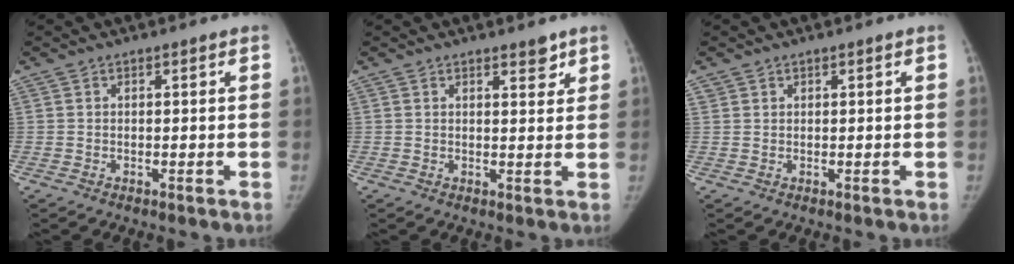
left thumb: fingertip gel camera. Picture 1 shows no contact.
{"total": 2.8, "force": [2.0, 1.1, 1.6], "torque": [-0.010, -0.013, 0.027]}
{"total": 0.7, "force": [0.4, 0.5, -0.3], "torque": [0.017, -0.002, 0.004]}